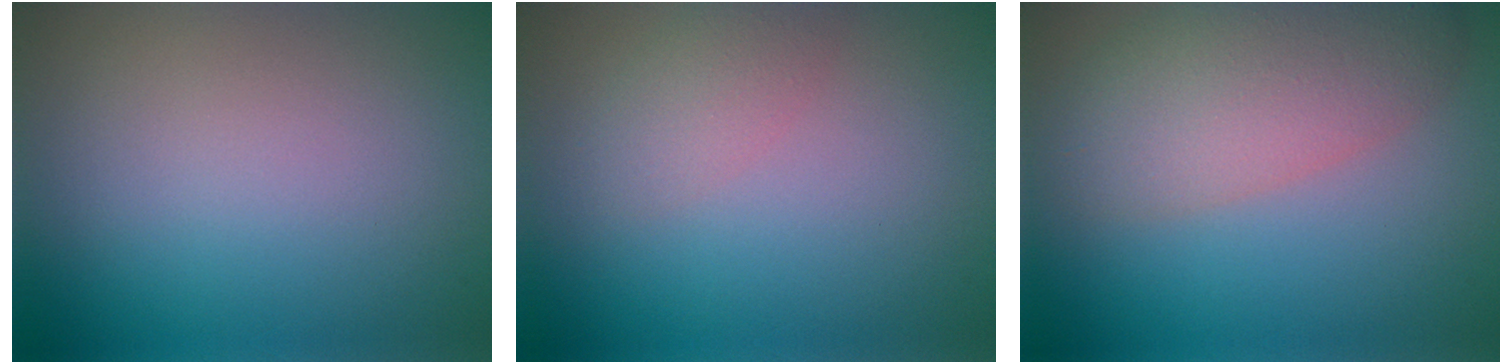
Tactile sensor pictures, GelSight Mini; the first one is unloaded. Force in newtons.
{"total": 2.0, "press": 2.0, "slide": 0.1}
{"total": 6.6, "press": 6.6, "slide": 0.5}